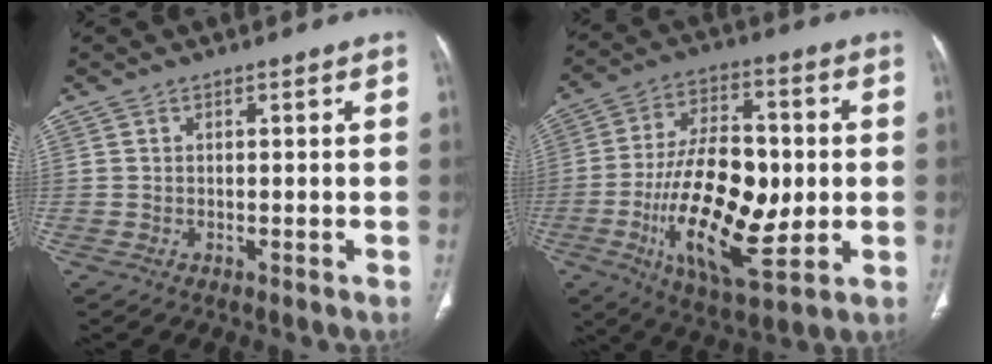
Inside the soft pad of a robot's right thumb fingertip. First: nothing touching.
{"total": 22.6, "force": [-3.0, 10.5, 19.8], "torque": [-0.330, 0.004, -0.040]}